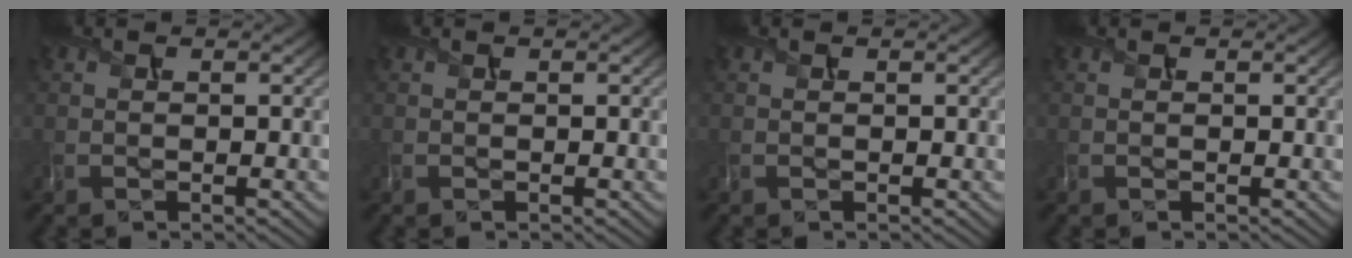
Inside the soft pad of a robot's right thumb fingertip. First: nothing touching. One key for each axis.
{"total": 0.0}
{"total": 0.0}
{"total": 0.0}